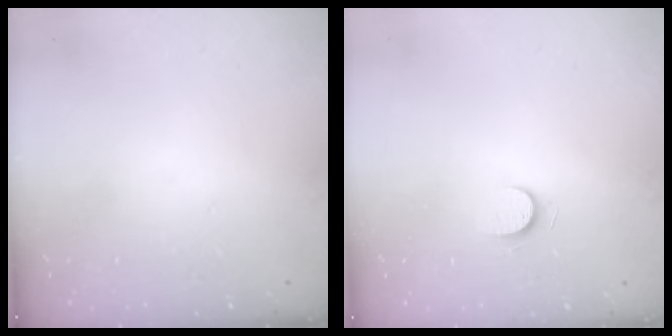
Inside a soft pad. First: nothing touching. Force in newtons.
{"total": 5.2, "press": 5.2, "slide": 0.6}